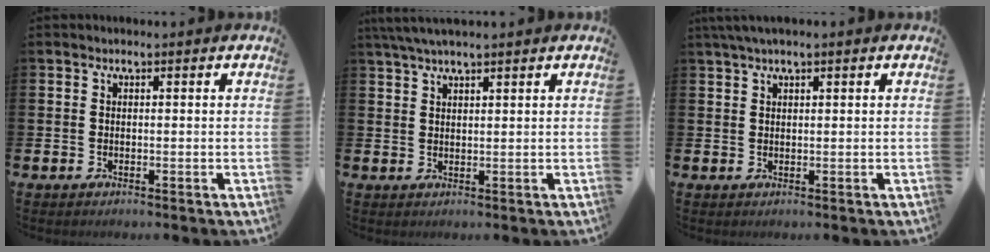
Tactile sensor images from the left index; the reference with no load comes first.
{"total": 3.2, "force": [2.6, 0.3, 1.7], "torque": [-0.045, 0.002, 0.050]}
{"total": 1.8, "force": [1.2, 0.2, 1.3], "torque": [-0.032, 0.006, 0.023]}